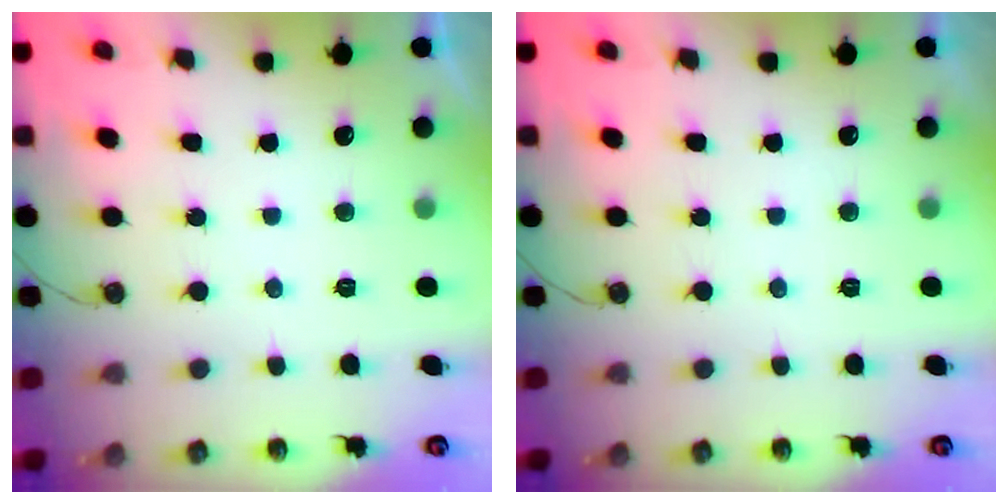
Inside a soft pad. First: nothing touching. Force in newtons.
{"total": 0.0}